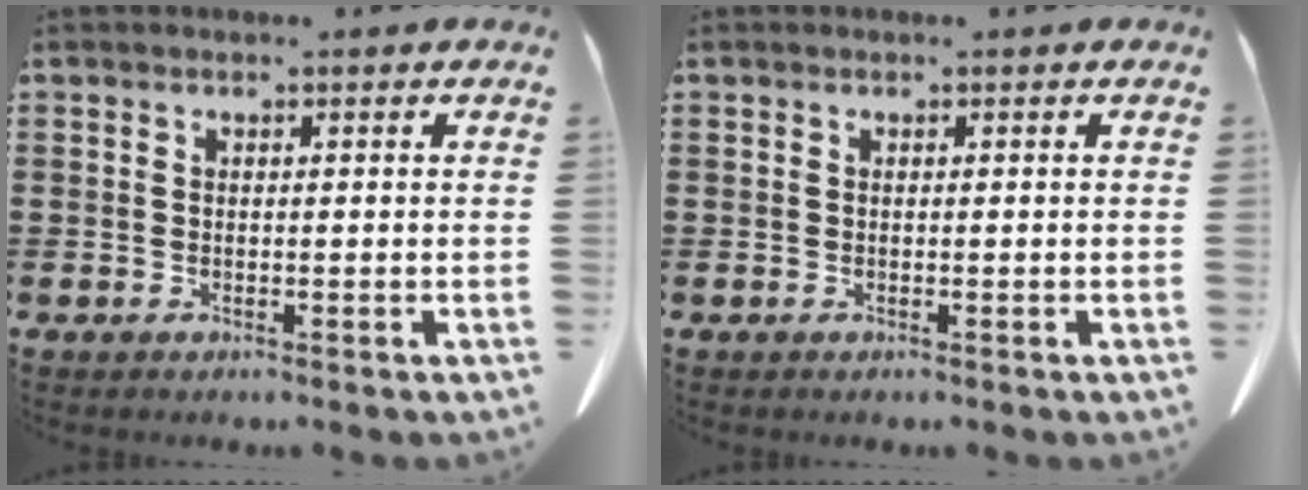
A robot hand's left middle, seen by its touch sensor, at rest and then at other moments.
{"total": 0.0}